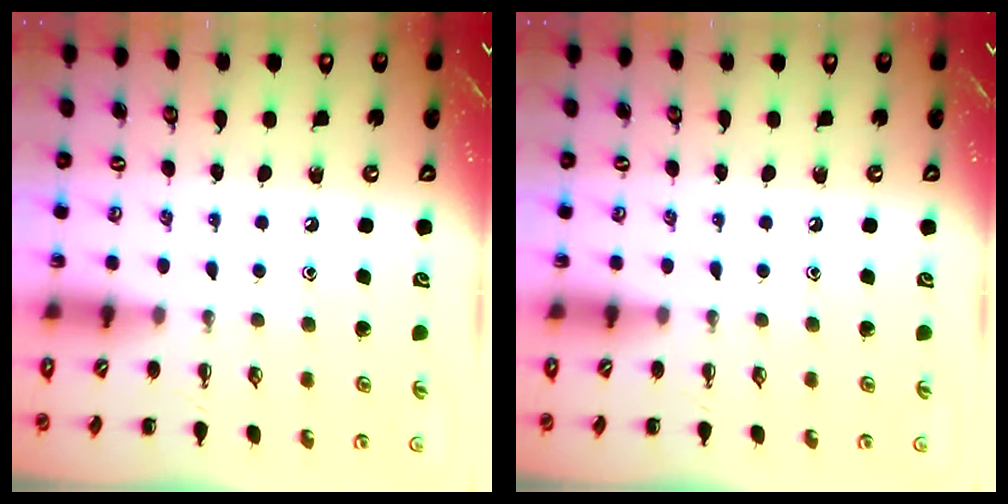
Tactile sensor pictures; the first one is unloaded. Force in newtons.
{"total": 0.0}